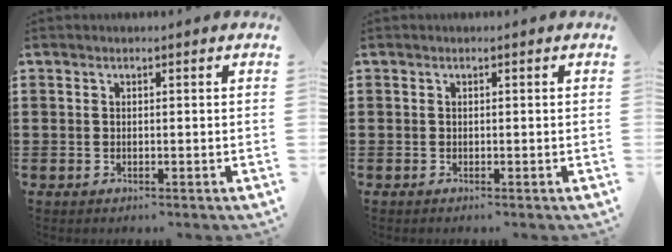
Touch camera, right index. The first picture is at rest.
{"total": 0.0}